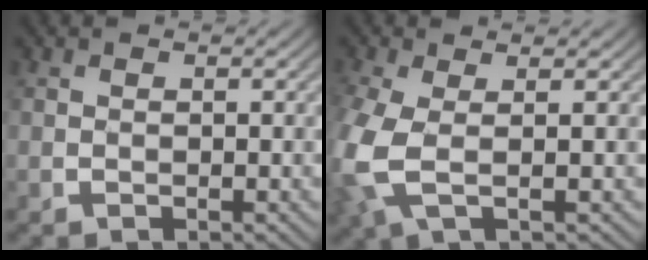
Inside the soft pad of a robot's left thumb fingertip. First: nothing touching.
{"total": 8.0, "force": [-0.8, 4.7, 6.4], "torque": [-0.206, -0.003, -0.017]}